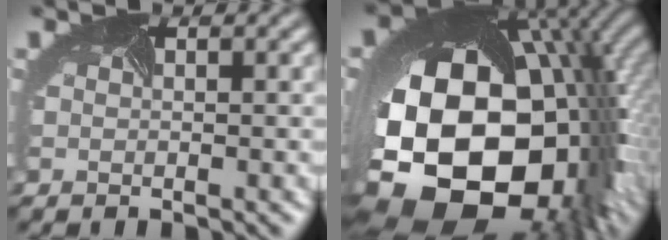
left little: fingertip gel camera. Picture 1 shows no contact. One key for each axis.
{"total": 21.9, "fx": -3.2, "fy": 15.1, "fz": 15.4, "tx": -0.297, "ty": -0.087, "tz": -0.013}